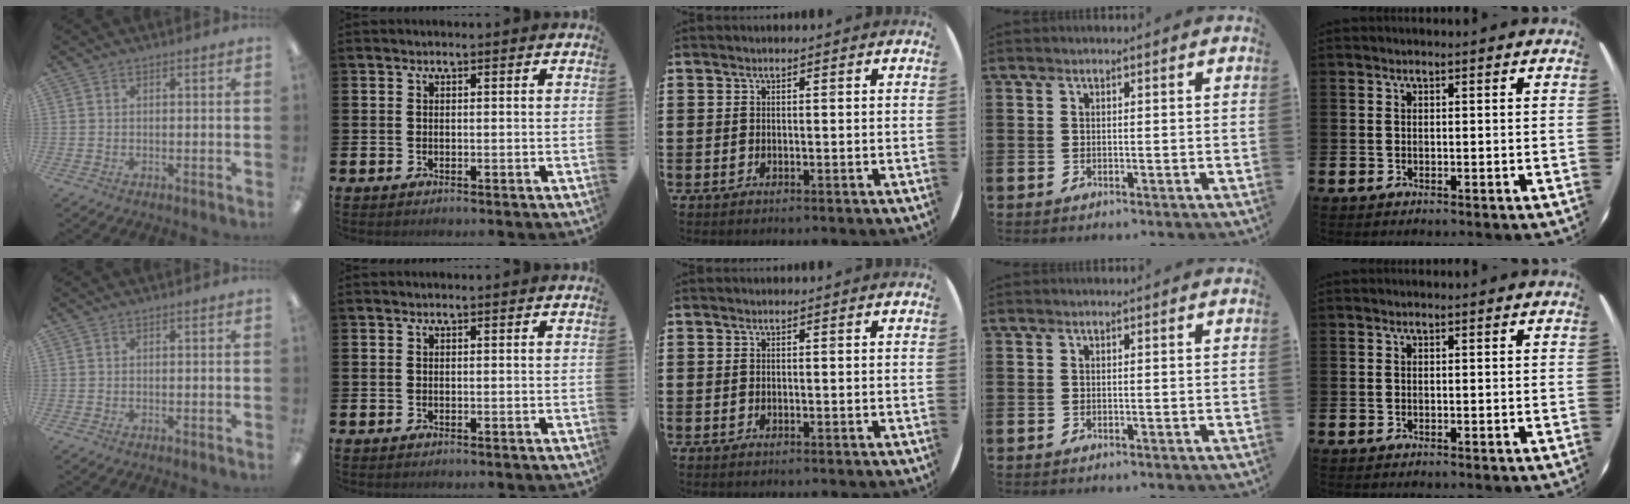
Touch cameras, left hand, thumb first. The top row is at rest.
{}